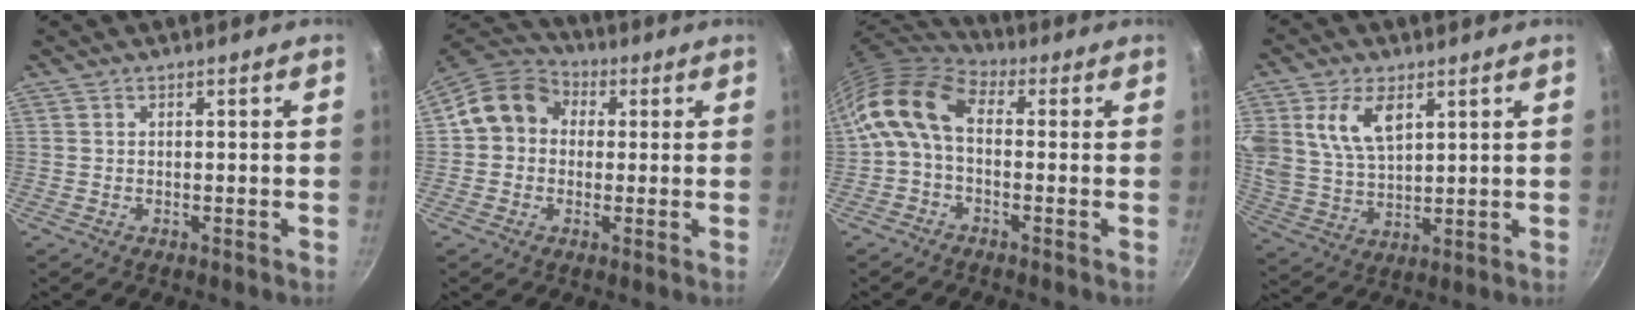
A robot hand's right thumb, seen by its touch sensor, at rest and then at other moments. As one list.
[{"total": 10.4, "force": [0.9, 9.1, 5.1], "torque": [-0.077, 0.028, 0.001]}, {"total": 12.1, "force": [0.5, 7.2, 9.7], "torque": [-0.191, 0.038, -0.006]}, {"total": 11.6, "force": [4.8, 6.7, 8.2], "torque": [-0.154, -0.013, 0.103]}]